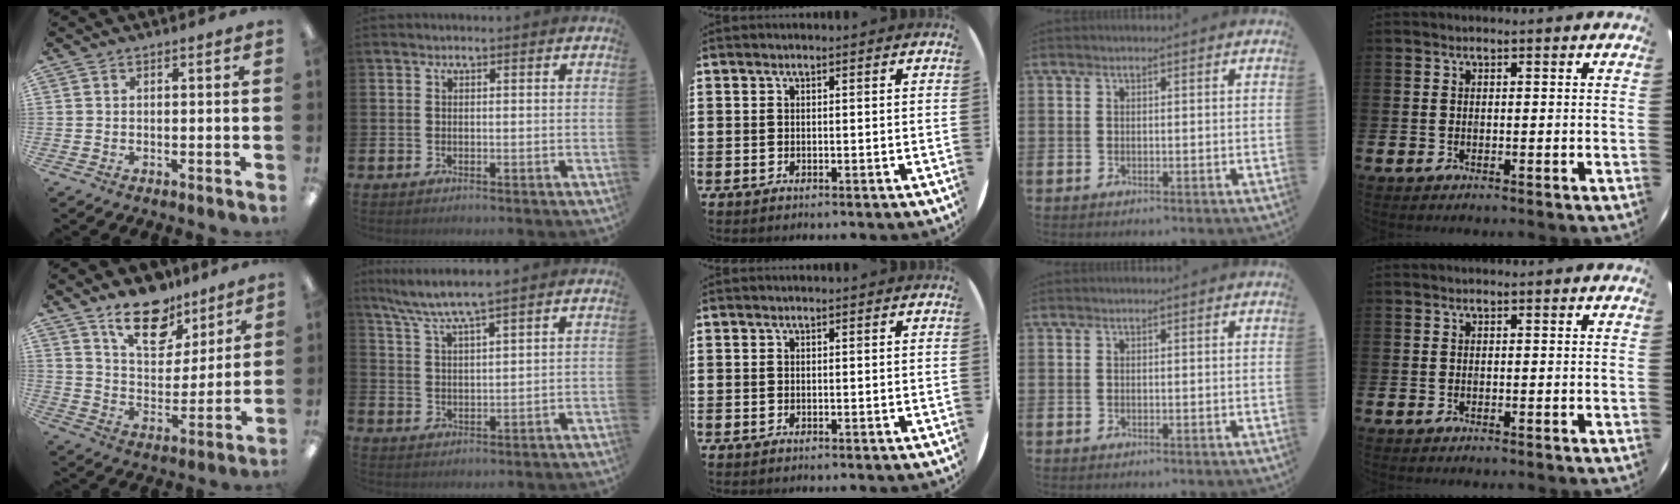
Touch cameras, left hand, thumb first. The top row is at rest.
{"thumb": {"total": 15.6, "force": [11.1, 8.0, 7.4], "torque": [-0.108, -0.062, 0.199]}, "index": {"total": 5.9, "force": [5.4, -0.4, 2.3], "torque": [-0.068, -0.022, 0.096]}}